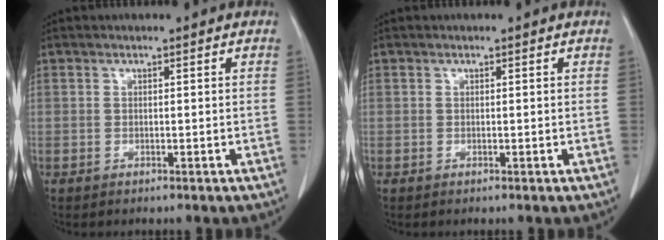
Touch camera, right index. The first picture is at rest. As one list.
[{"total": 0.0}]